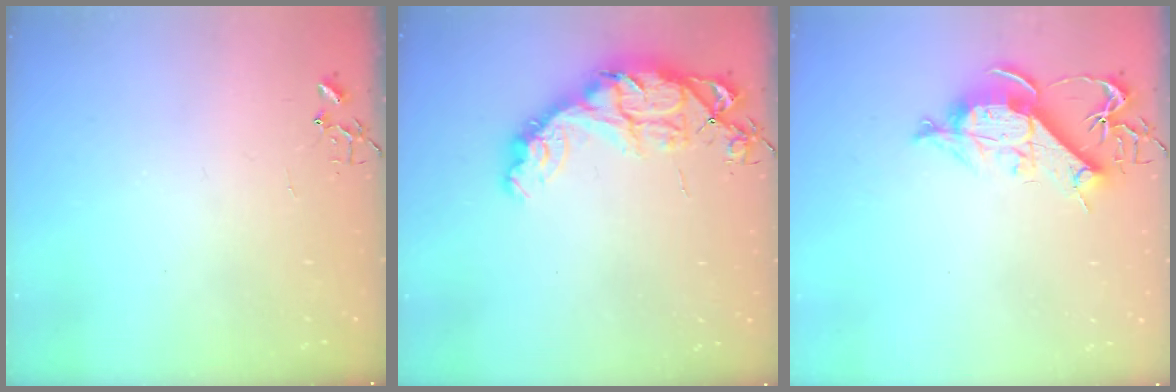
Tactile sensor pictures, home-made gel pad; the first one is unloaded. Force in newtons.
{"total": 14.7, "press": 14.7, "slide": 1.2}
{"total": 10.6, "press": 10.5, "slide": 1.1}